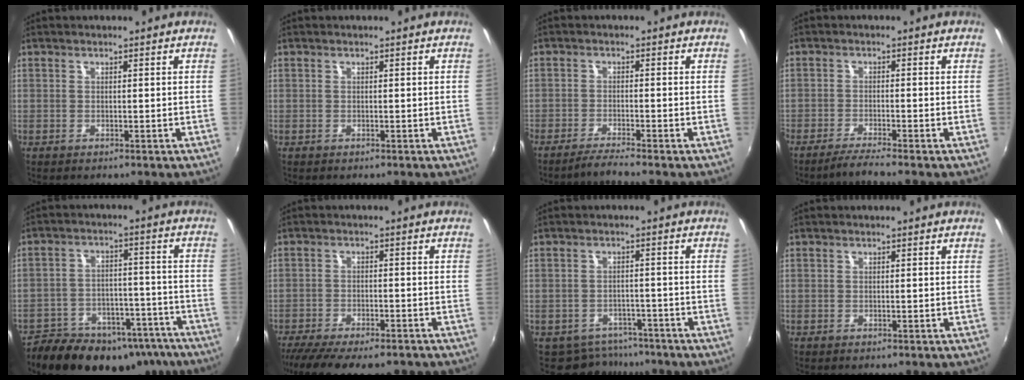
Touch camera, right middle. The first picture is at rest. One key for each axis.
{"total": 0.0}
{"total": 3.2, "fx": -2.9, "fy": -0.8, "fz": 1.3, "tx": -0.040, "ty": -0.007, "tz": -0.056}
{"total": 3.6, "fx": -3.1, "fy": -0.7, "fz": 1.6, "tx": -0.049, "ty": -0.008, "tz": -0.060}
{"total": 23.3, "fx": -17.4, "fy": 11.6, "fz": 10.2, "tx": -0.198, "ty": 0.009, "tz": -0.220}
{"total": 14.4, "fx": -11.7, "fy": 3.9, "fz": 7.5, "tx": -0.157, "ty": -0.048, "tz": -0.181}
{"total": 6.2, "fx": -5.1, "fy": 3.5, "fz": 0.5, "tx": -0.016, "ty": 0.005, "tz": -0.070}
{"total": 0.0}